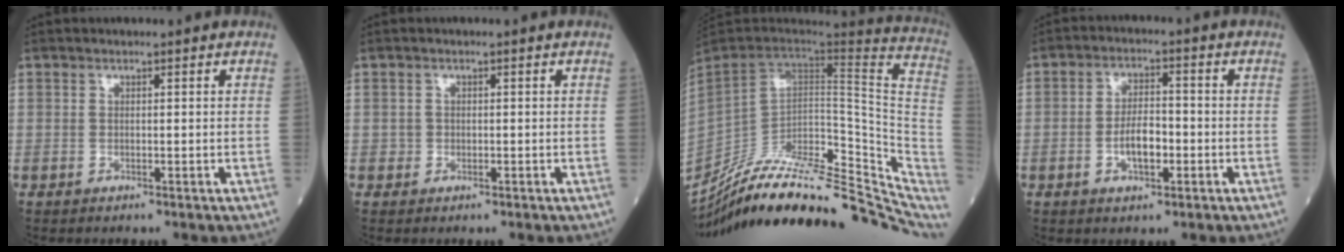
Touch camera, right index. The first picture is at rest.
{"total": 1.0, "force": [-0.1, 0.9, 0.2], "torque": [-0.002, 0.002, -0.002]}
{"total": 31.0, "force": [-24.4, 10.9, 15.7], "torque": [-0.194, -0.007, -0.343]}
{"total": 6.2, "force": [-1.8, 2.5, 5.4], "torque": [-0.102, 0.008, -0.032]}